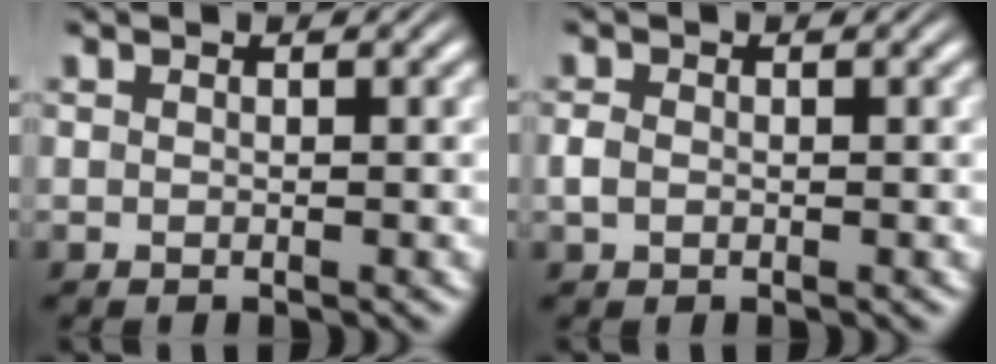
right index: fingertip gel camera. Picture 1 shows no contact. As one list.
[{"total": 1.0, "force": [-0.4, 0.7, 0.6], "torque": [-0.022, -0.006, -0.002]}]